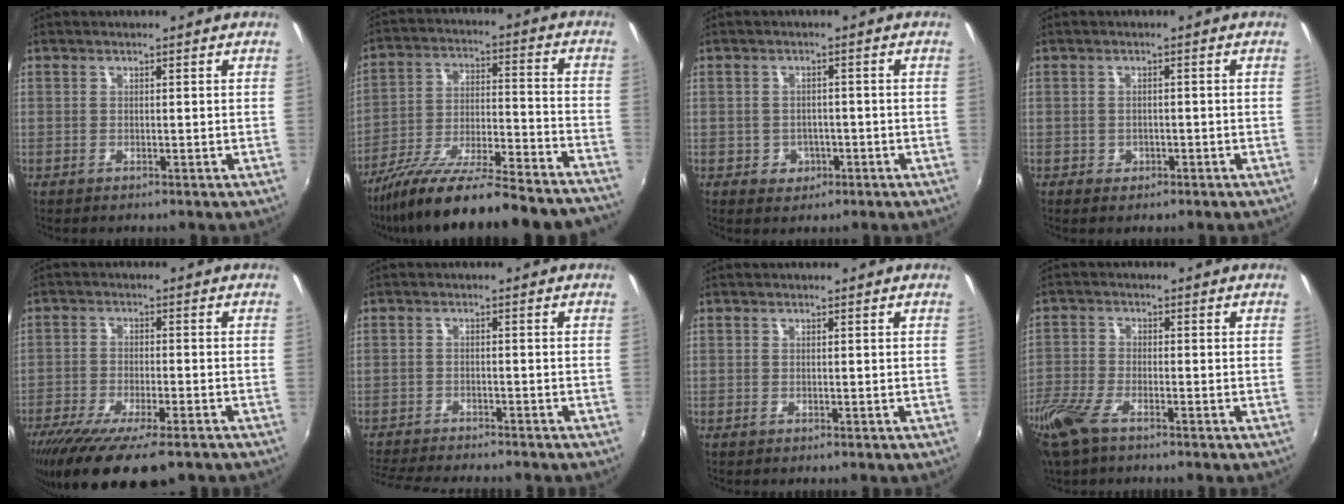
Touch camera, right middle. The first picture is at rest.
{"total": 24.9, "force": [-21.9, 1.8, 11.8], "torque": [-0.196, -0.056, -0.323]}
{"total": 2.9, "force": [-1.0, 2.6, 0.7], "torque": [-0.018, 0.001, -0.009]}
{"total": 1.3, "force": [-0.6, 1.0, 0.5], "torque": [-0.008, -0.006, -0.007]}
{"total": 15.4, "force": [-11.2, 3.2, 10.1], "torque": [-0.203, -0.061, -0.185]}
{"total": 9.7, "force": [-9.1, 0.7, 3.5], "torque": [-0.093, -0.026, -0.149]}
{"total": 0.0}
{"total": 9.3, "force": [-6.2, 3.5, 6.0], "torque": [-0.153, -0.026, -0.131]}